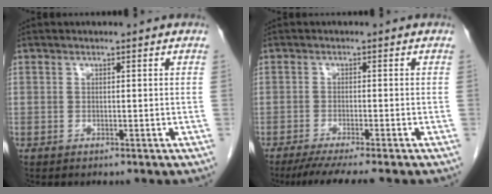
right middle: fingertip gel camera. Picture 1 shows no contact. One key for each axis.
{"total": 7.4, "fx": -6.2, "fy": -0.5, "fz": 4.0, "tx": -0.049, "ty": -0.020, "tz": -0.098}